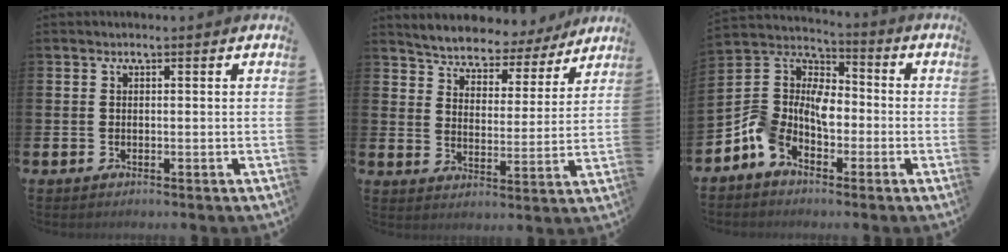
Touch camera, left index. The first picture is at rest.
{"total": 4.6, "force": [4.5, 1.0, -0.5], "torque": [-0.021, -0.044, 0.074]}
{"total": 8.5, "force": [-4.6, 5.8, 4.2], "torque": [-0.115, 0.003, -0.101]}